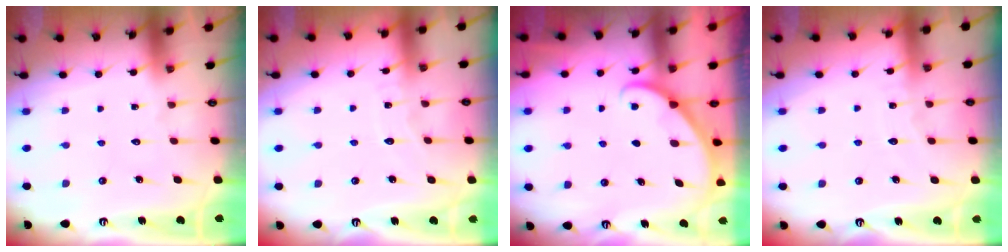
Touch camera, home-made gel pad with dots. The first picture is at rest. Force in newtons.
{"total": 4.0, "press": 3.9, "slide": 0.5}
{"total": 2.8, "press": 2.8, "slide": 0.2}
{"total": 3.5, "press": 3.5, "slide": 0.3}